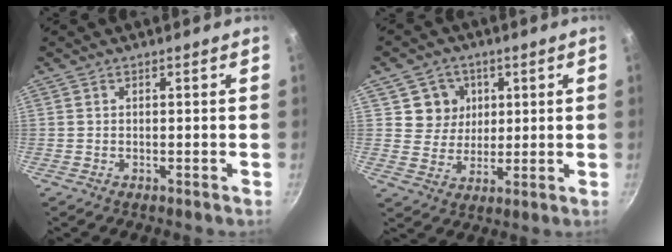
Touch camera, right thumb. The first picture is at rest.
{"total": 7.2, "force": [2.3, 6.6, 1.7], "torque": [0.008, -0.008, 0.041]}